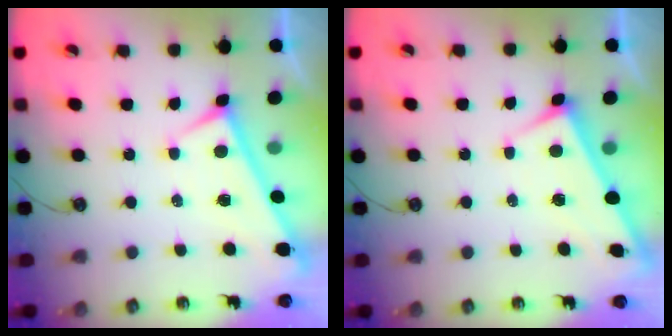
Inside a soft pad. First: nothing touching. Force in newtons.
{"total": 2.6, "press": 2.6, "slide": 0.2}